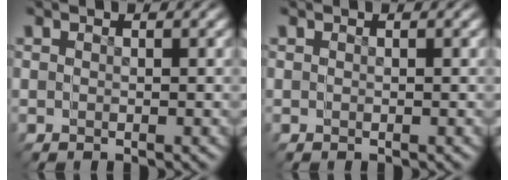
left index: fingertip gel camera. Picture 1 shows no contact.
{"total": 0.0}